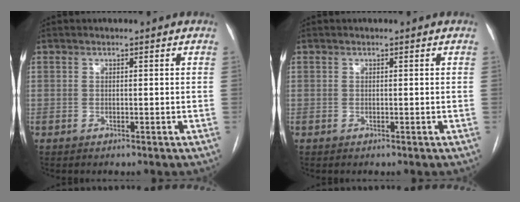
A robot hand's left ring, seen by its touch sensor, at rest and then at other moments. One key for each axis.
{"total": 0.0}